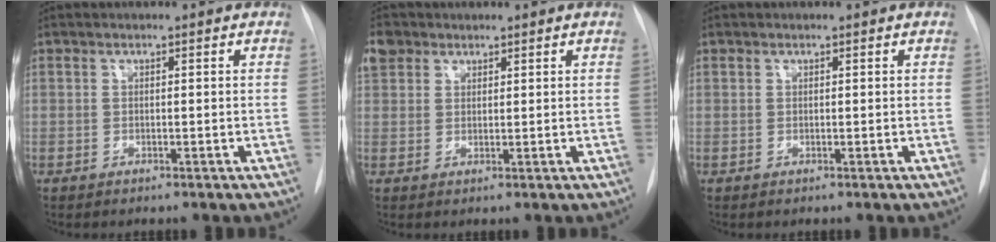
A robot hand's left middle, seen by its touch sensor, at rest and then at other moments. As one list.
[{"total": 4.7, "force": [2.9, 3.5, 1.2], "torque": [-0.029, 0.017, 0.058]}, {"total": 0.0}]